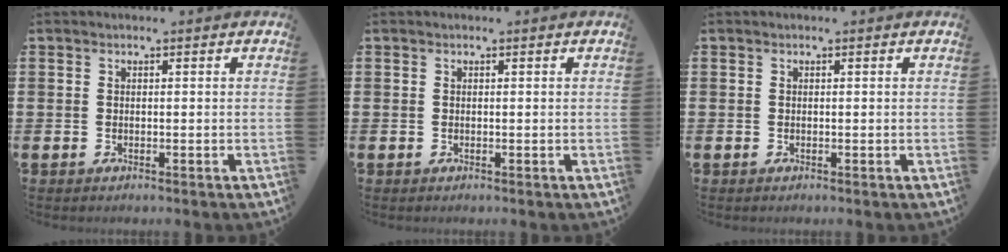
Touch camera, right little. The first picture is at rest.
{"total": 0.0}
{"total": 0.0}